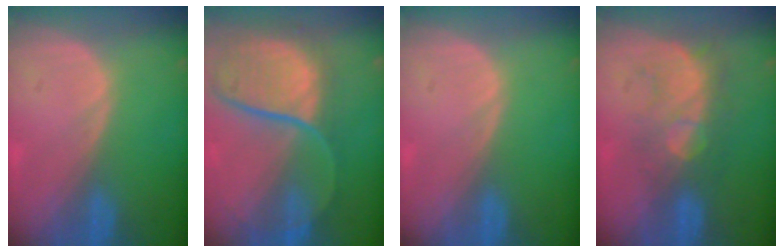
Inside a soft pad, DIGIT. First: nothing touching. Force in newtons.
{"total": 12.2, "press": 9.9, "slide": 7.0}
{"total": 0.0}
{"total": 8.6, "press": 7.6, "slide": 4.0}